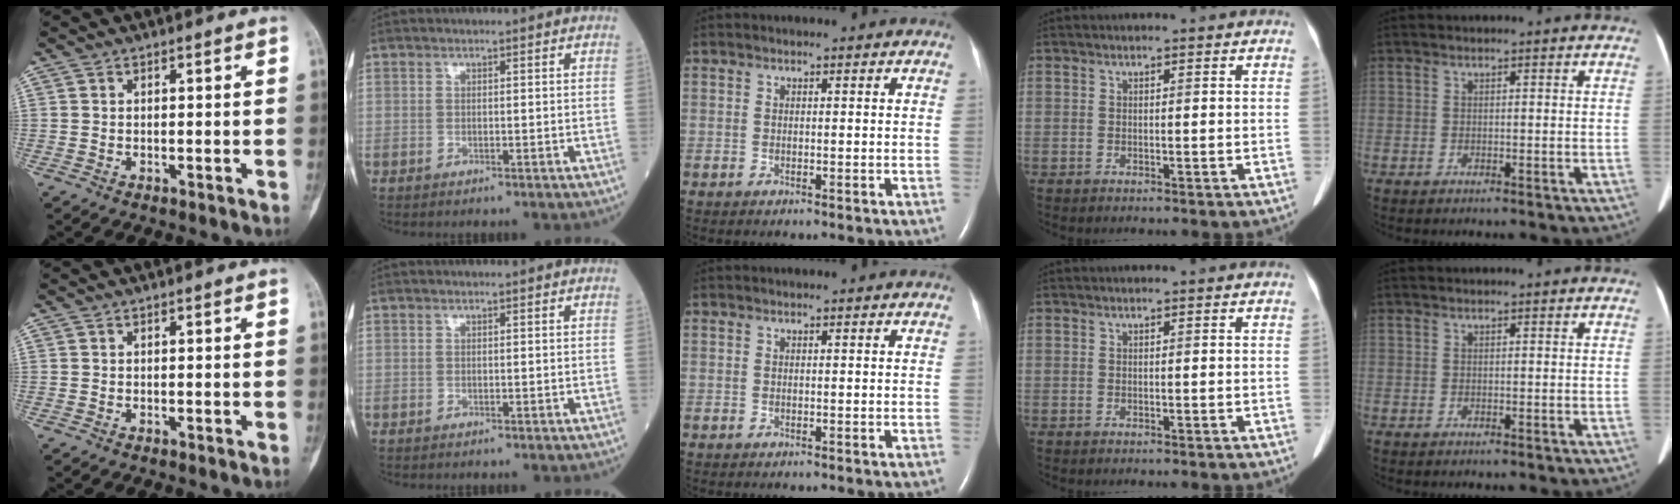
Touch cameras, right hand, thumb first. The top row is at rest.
{}